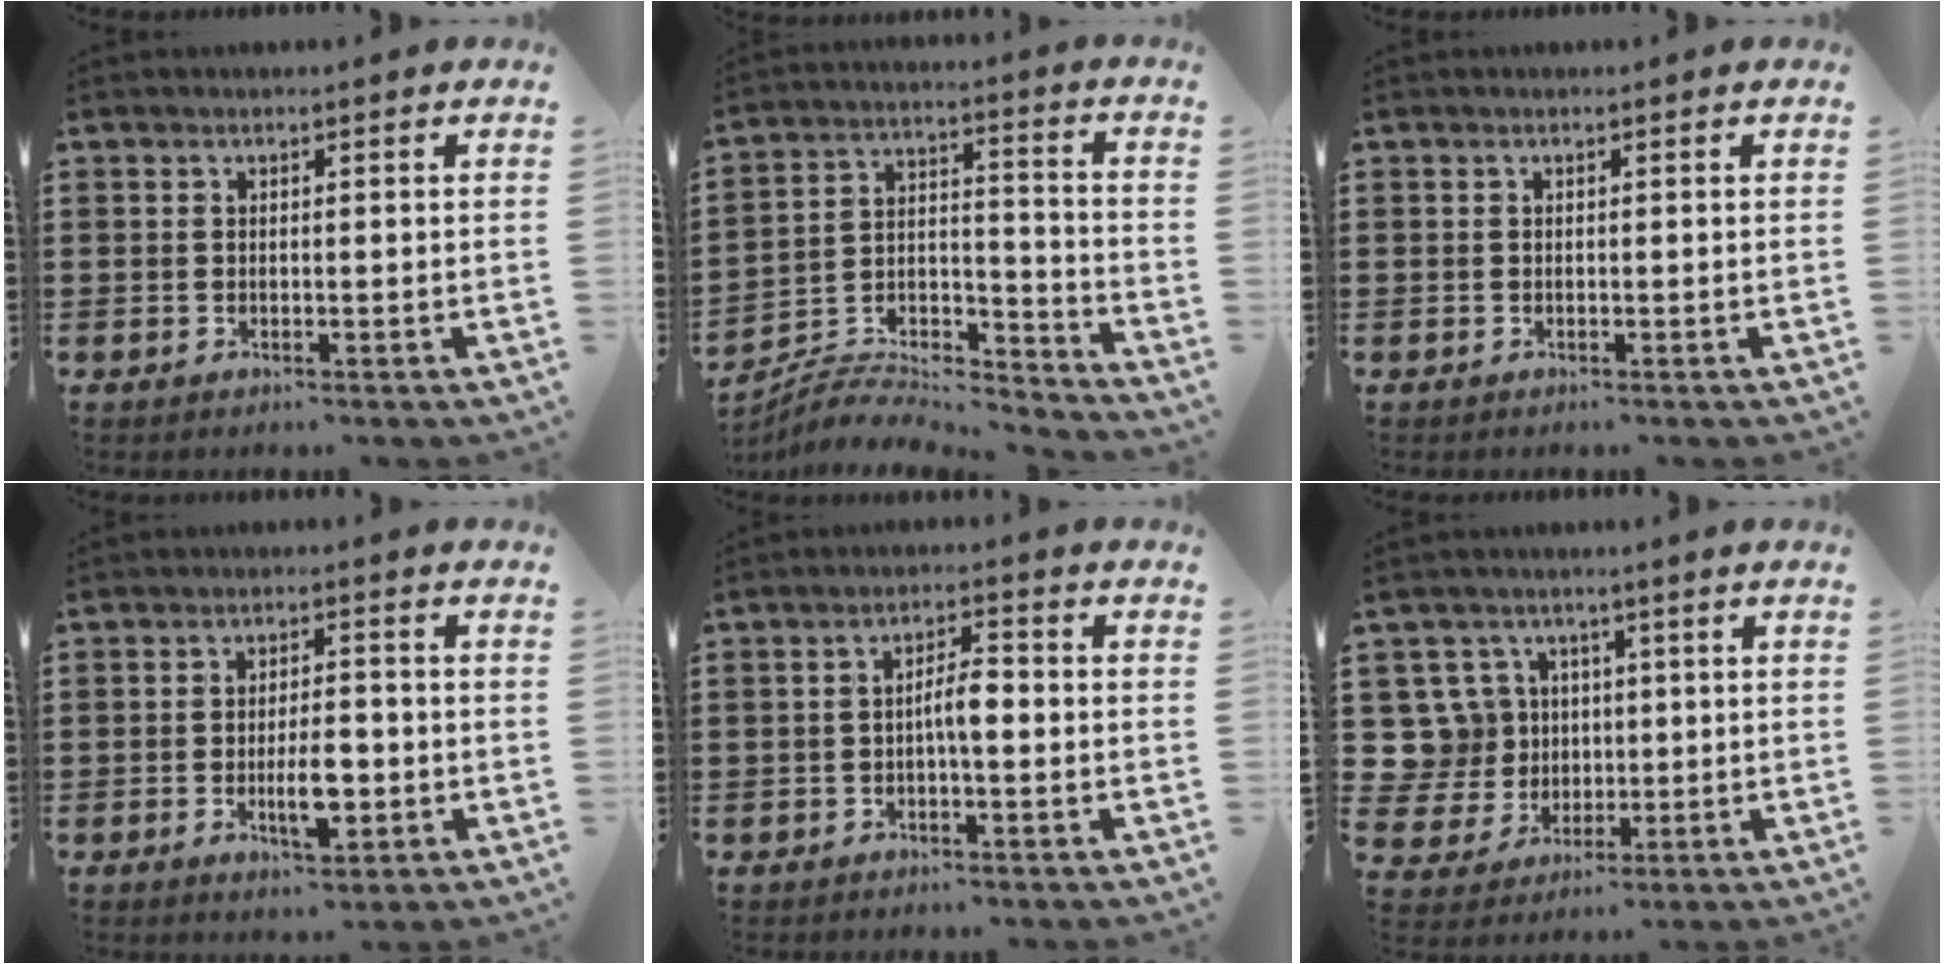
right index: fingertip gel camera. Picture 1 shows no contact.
{"total": 6.7, "force": [-6.4, 1.4, 1.4], "torque": [-0.023, 0.005, -0.127]}
{"total": 0.0}
{"total": 6.2, "force": [-1.6, 2.4, 5.5], "torque": [-0.106, 0.002, -0.031]}
{"total": 3.7, "force": [-0.6, 1.0, 3.5], "torque": [-0.071, 0.005, -0.016]}
{"total": 9.7, "force": [1.7, 9.0, 3.3], "torque": [-0.134, 0.012, 0.036]}